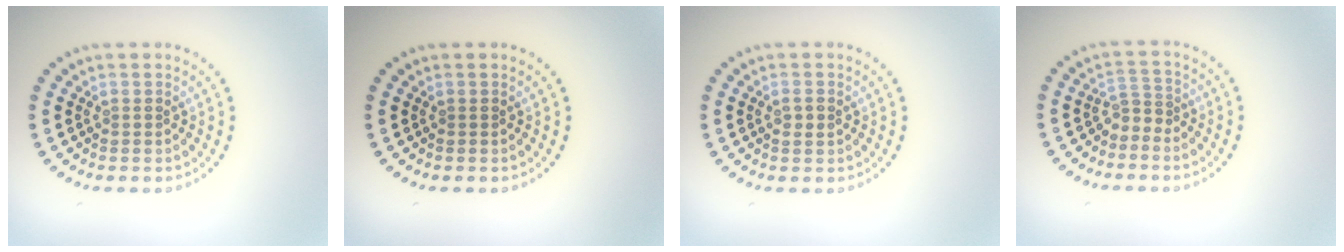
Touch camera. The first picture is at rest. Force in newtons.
{"total": 0.0}
{"total": 1.2, "press": 1.1, "slide": 0.1}
{"total": 1.6, "press": 1.1, "slide": 1.2}